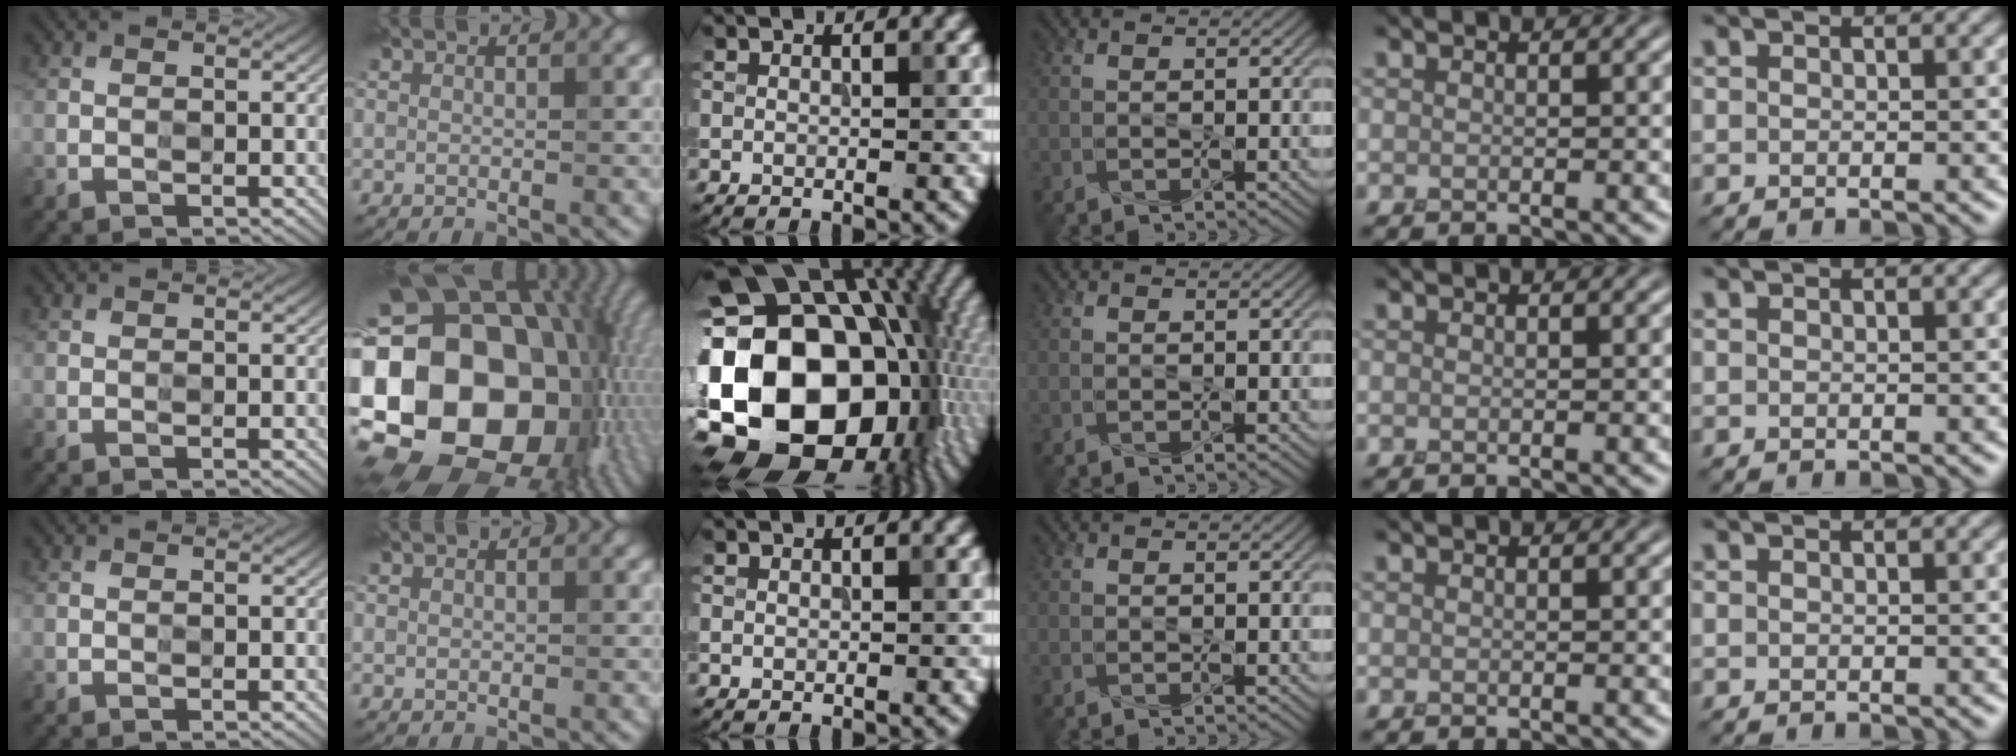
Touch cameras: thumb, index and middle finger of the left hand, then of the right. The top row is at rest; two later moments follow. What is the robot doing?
{"motion": "press", "object": "memory foam"}